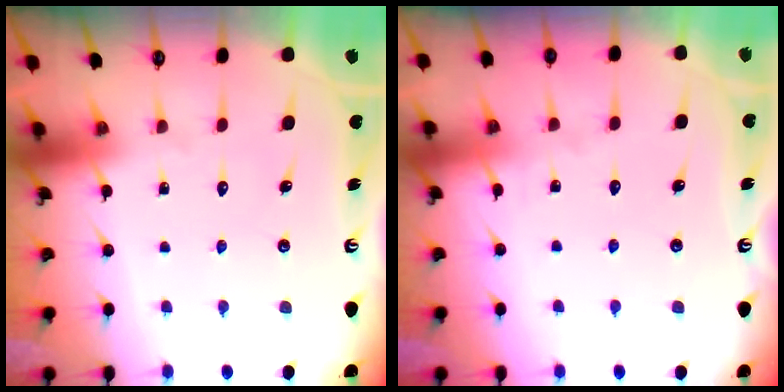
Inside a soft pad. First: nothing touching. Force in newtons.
{"total": 3.3, "press": 3.3, "slide": 0.3}